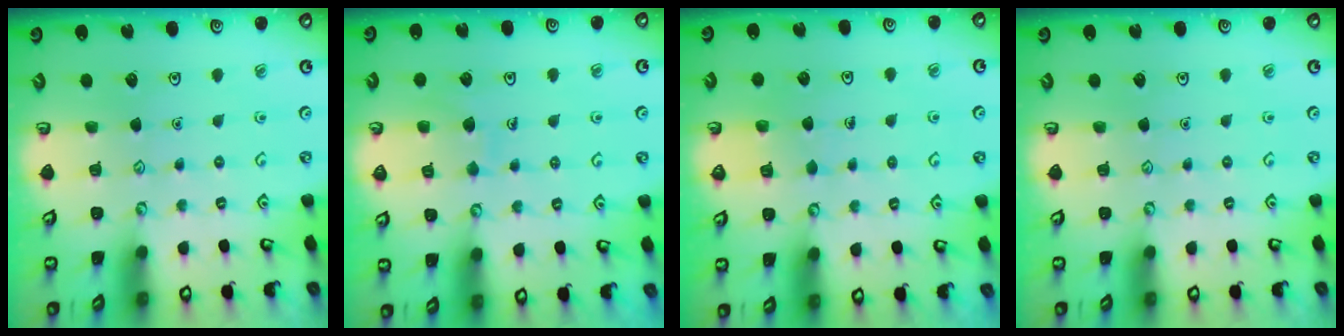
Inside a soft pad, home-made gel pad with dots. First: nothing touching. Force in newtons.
{"total": 6.6, "press": 6.6, "slide": 0.6}
{"total": 2.2, "press": 2.2, "slide": 0.0}
{"total": 0.0}